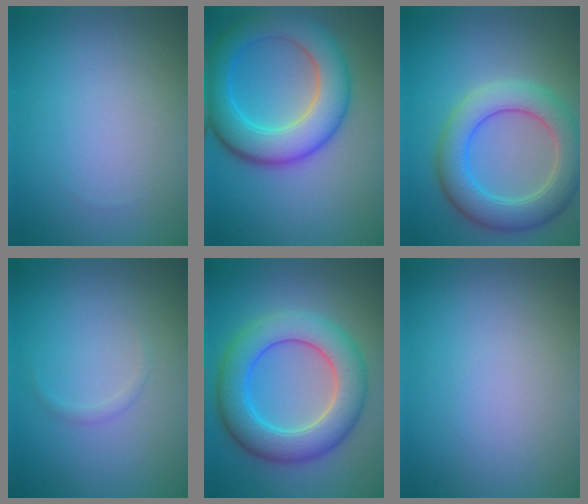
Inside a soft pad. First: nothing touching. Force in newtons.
{"total": 7.9, "press": 7.9, "slide": 0.3}
{"total": 6.3, "press": 6.3, "slide": 0.4}
{"total": 0.6, "press": 0.6, "slide": 0.1}
{"total": 7.9, "press": 7.8, "slide": 0.2}
{"total": 0.0}